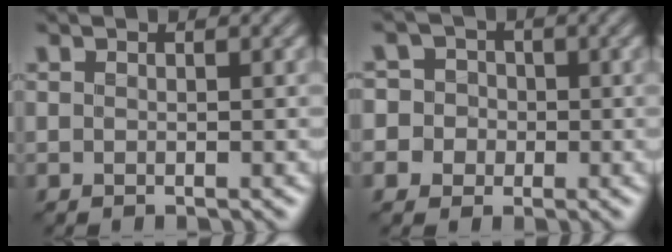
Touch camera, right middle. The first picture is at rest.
{"total": 5.8, "force": [-0.4, 5.6, 1.5], "torque": [-0.015, 0.032, -0.037]}